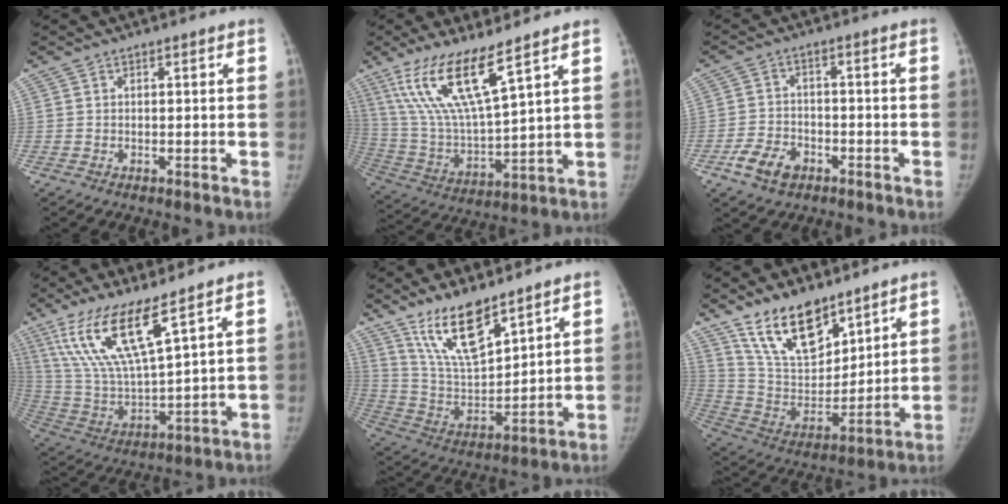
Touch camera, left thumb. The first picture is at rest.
{"total": 16.4, "force": [9.7, 3.2, 12.8], "torque": [-0.259, -0.052, 0.204]}
{"total": 6.7, "force": [-3.7, 4.4, 3.4], "torque": [-0.055, 0.018, -0.066]}
{"total": 16.0, "force": [9.3, 3.3, 12.6], "torque": [-0.259, -0.047, 0.198]}
{"total": 14.8, "force": [10.4, 4.8, 9.3], "torque": [-0.145, -0.064, 0.212]}
{"total": 17.1, "force": [12.0, 8.0, 9.2], "torque": [-0.116, -0.070, 0.234]}